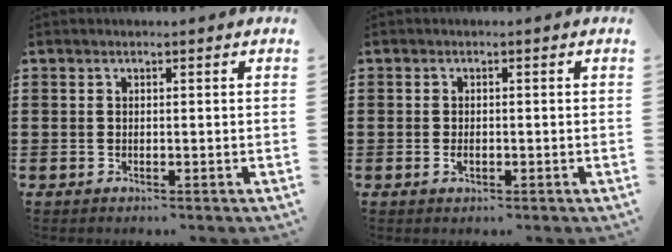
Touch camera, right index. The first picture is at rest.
{"total": 1.2, "force": [-0.5, 0.5, 0.9], "torque": [-0.019, -0.002, -0.009]}